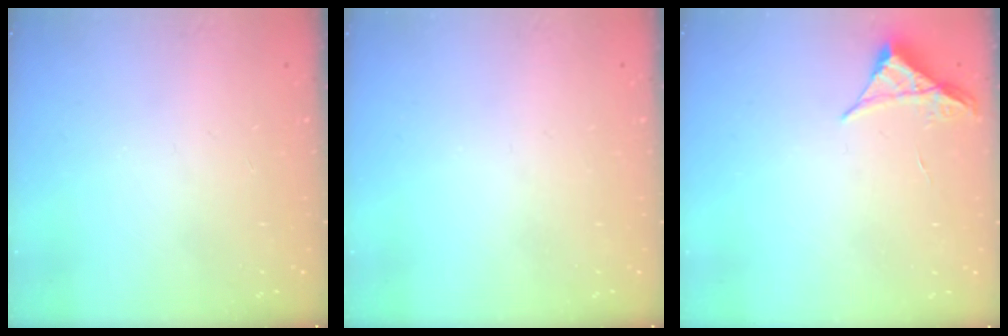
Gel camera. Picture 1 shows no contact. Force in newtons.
{"total": 0.0}
{"total": 3.9, "press": 3.8, "slide": 0.5}